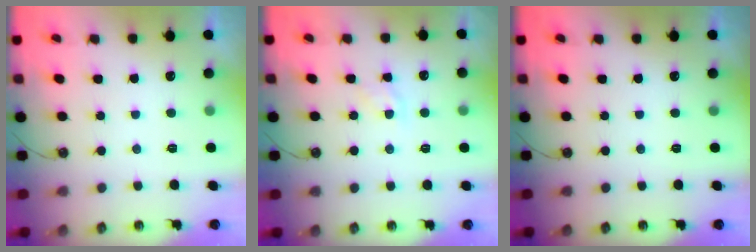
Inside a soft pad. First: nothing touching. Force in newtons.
{"total": 6.9, "press": 6.8, "slide": 0.7}
{"total": 0.0}